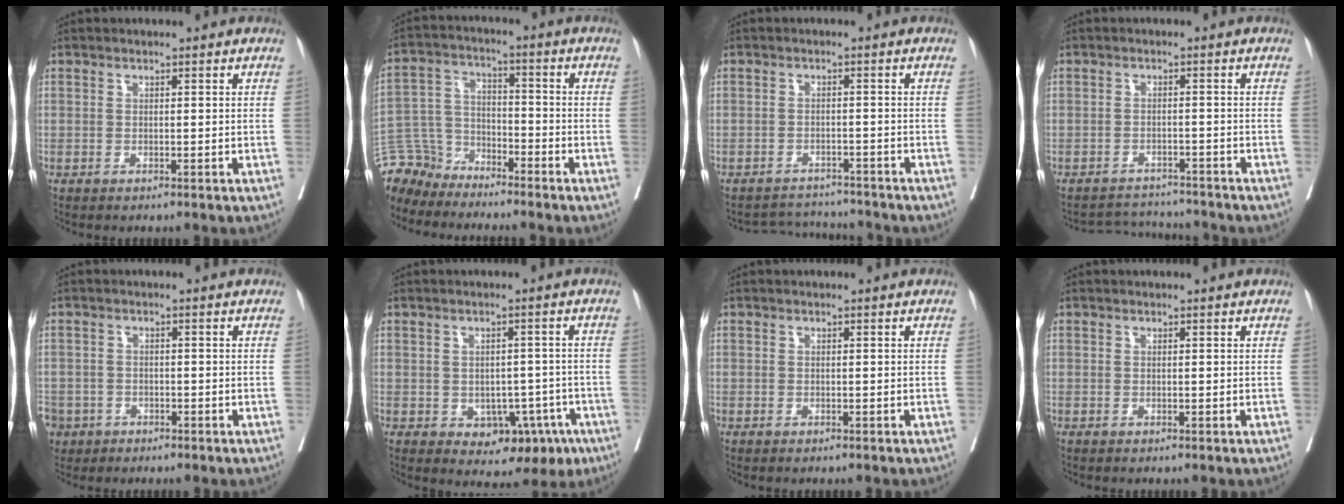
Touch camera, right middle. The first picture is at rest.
{"total": 7.7, "force": [-7.2, 2.5, -0.9], "torque": [0.014, 0.017, -0.149]}
{"total": 4.7, "force": [-4.6, 0.6, -0.9], "torque": [0.013, 0.009, -0.070]}
{"total": 4.5, "force": [-4.3, 0.8, -1.1], "torque": [0.018, 0.009, -0.065]}
{"total": 7.7, "force": [-4.0, 6.2, 1.9], "torque": [-0.059, 0.003, -0.067]}
{"total": 8.0, "force": [-3.3, 5.3, 5.0], "torque": [-0.044, 0.013, -0.032]}
{"total": 0.0}
{"total": 0.0}